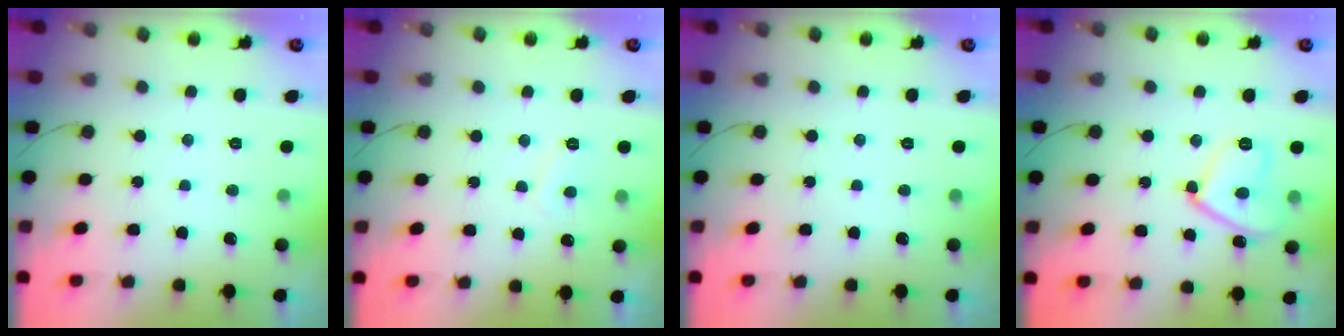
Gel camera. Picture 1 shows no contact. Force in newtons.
{"total": 3.5, "press": 3.5, "slide": 0.3}
{"total": 0.0}
{"total": 12.4, "press": 12.1, "slide": 2.7}